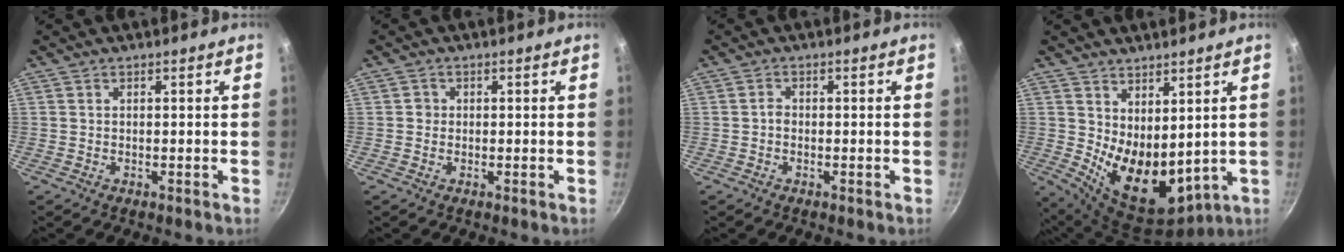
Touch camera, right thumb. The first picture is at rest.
{"total": 1.2, "force": [-0.1, 1.2, 0.2], "torque": [0.002, 0.002, -0.005]}
{"total": 1.1, "force": [-0.4, 0.8, 0.6], "torque": [-0.010, 0.005, -0.009]}
{"total": 12.5, "force": [2.8, 7.2, 9.8], "torque": [-0.126, -0.049, 0.073]}